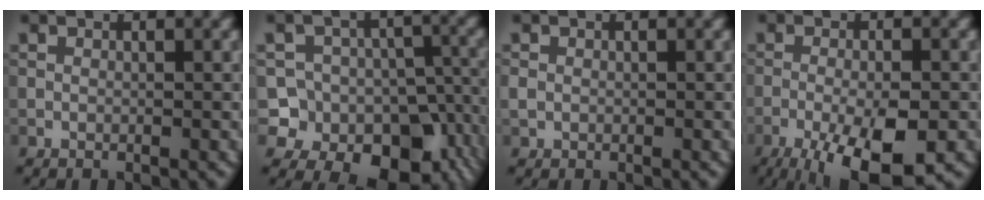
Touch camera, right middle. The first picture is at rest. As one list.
[{"total": 12.6, "force": [-6.4, 9.8, 4.8], "torque": [-0.065, -0.010, -0.106]}, {"total": 0.8, "force": [0.0, 0.8, 0.3], "torque": [-0.005, -0.001, -0.002]}, {"total": 9.5, "force": [-4.9, 2.8, 7.6], "torque": [-0.136, -0.018, -0.080]}]